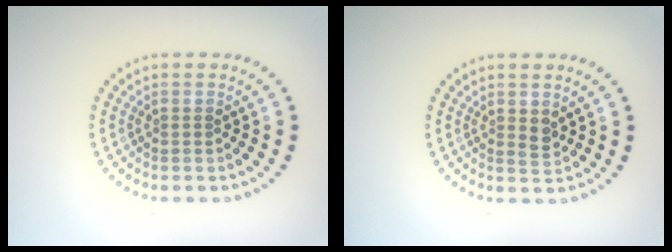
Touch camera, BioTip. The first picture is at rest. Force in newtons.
{"total": 1.0, "press": 0.9, "slide": 0.4}